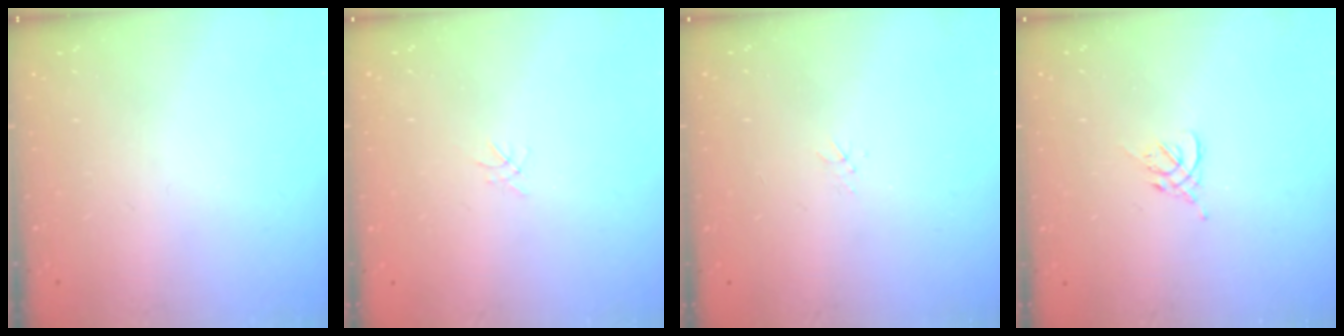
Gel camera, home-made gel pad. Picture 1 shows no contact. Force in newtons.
{"total": 0.0}
{"total": 1.5, "press": 1.5, "slide": 0.2}
{"total": 1.2, "press": 1.1, "slide": 0.5}